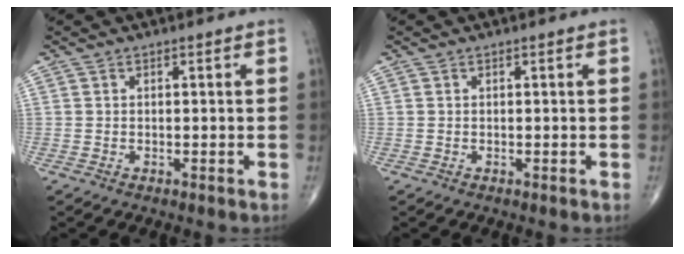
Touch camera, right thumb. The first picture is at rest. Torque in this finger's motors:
{"motor_torque": [0.00, 0.00, 0.00, 0.00, 0.00]}